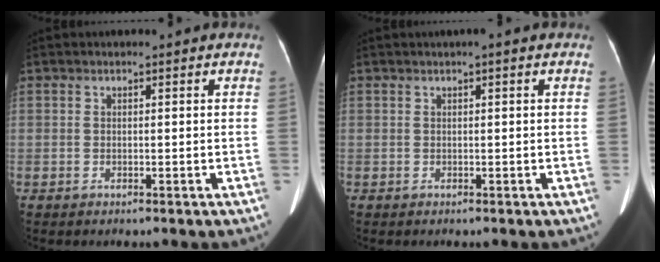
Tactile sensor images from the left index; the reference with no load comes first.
{"total": 0.6, "force": [0.2, 0.0, 0.5], "torque": [-0.010, 0.007, 0.002]}